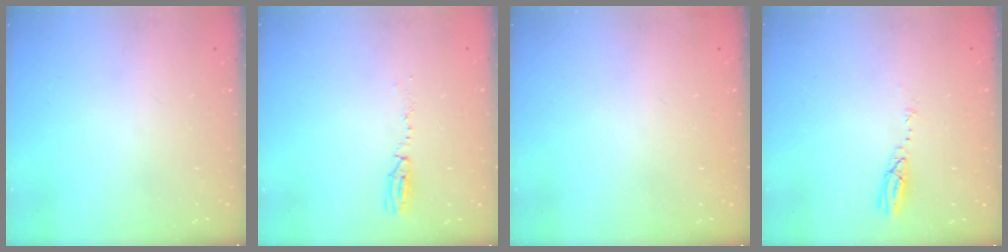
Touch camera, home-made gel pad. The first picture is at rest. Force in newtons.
{"total": 10.5, "press": 5.2, "slide": 9.1}
{"total": 2.8, "press": 2.3, "slide": 1.7}
{"total": 3.9, "press": 3.9, "slide": 0.4}